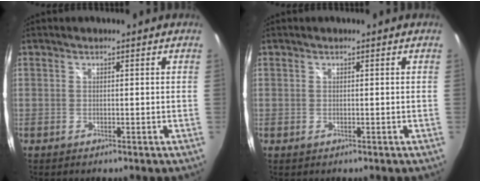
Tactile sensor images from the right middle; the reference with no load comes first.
{"total": 0.0}